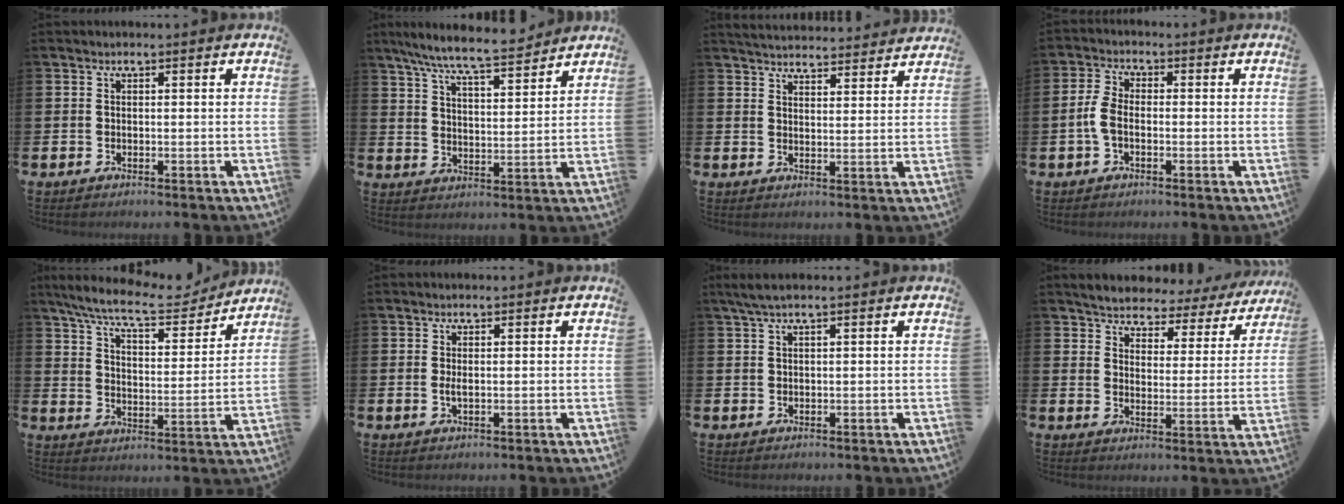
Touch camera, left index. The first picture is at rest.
{"total": 8.4, "force": [7.8, 0.5, 3.2], "torque": [-0.093, -0.041, 0.140]}
{"total": 4.7, "force": [4.7, 0.4, 0.1], "torque": [-0.008, -0.033, 0.083]}
{"total": 3.8, "force": [-0.9, 2.2, 3.1], "torque": [-0.063, 0.006, -0.017]}
{"total": 9.5, "force": [8.5, 1.6, 3.9], "torque": [-0.107, -0.048, 0.147]}
{"total": 1.1, "force": [0.0, 0.2, 1.0], "torque": [-0.019, 0.000, 0.000]}
{"total": 2.0, "force": [1.2, 0.0, 1.6], "torque": [-0.040, 0.005, 0.023]}
{"total": 4.0, "force": [3.9, 1.0, 0.3], "torque": [-0.037, -0.032, 0.060]}